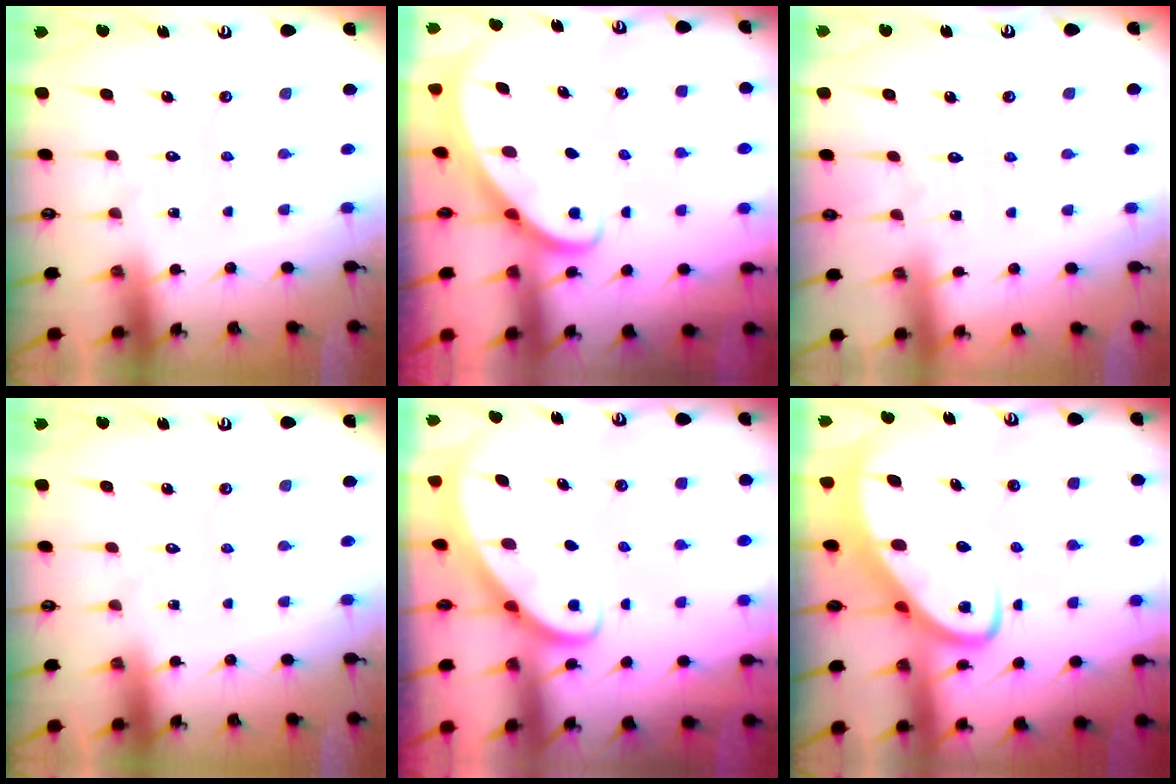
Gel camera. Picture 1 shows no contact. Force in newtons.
{"total": 2.3, "press": 2.3, "slide": 0.3}
{"total": 2.9, "press": 2.9, "slide": 0.4}
{"total": 0.0}
{"total": 2.7, "press": 2.7, "slide": 0.2}
{"total": 4.3, "press": 4.3, "slide": 0.6}